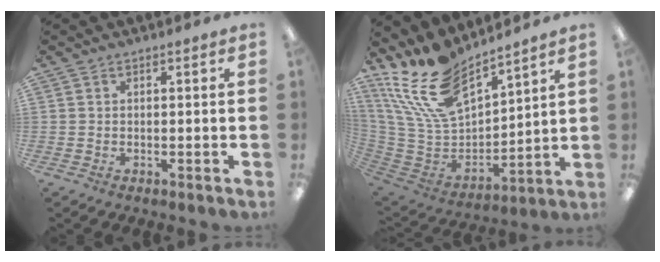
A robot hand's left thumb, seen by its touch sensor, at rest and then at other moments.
{"total": 20.1, "force": [14.9, 8.8, 10.4], "torque": [-0.243, -0.096, 0.273]}